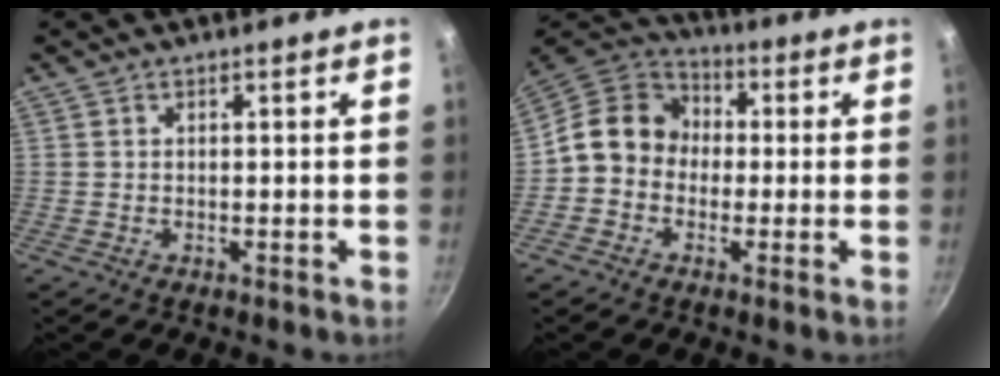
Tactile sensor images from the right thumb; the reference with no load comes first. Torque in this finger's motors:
{"motor_torque": [1.60, 1.74, 0.39, -0.89, 0.22]}